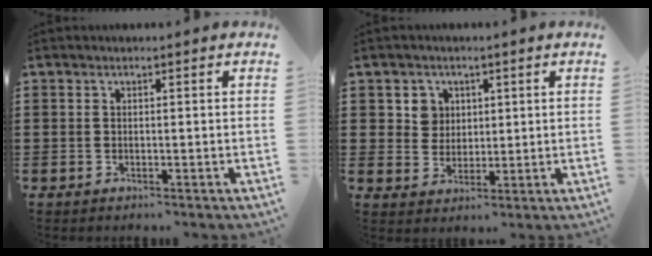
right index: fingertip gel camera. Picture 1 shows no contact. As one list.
[{"total": 4.0, "force": [1.5, 3.6, 0.8], "torque": [-0.026, 0.009, 0.027]}]